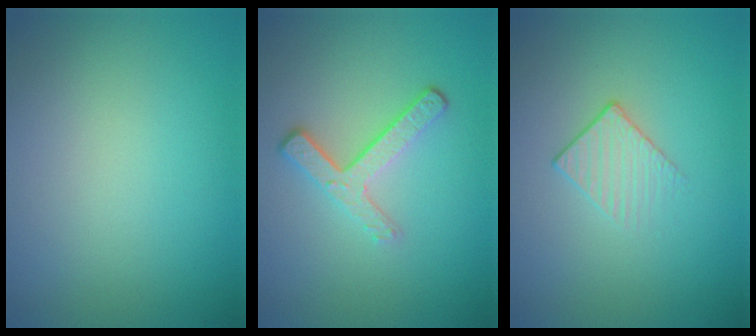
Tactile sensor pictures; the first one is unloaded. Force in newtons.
{"total": 3.4, "press": 2.5, "slide": 2.3}
{"total": 1.5, "press": 0.9, "slide": 1.2}